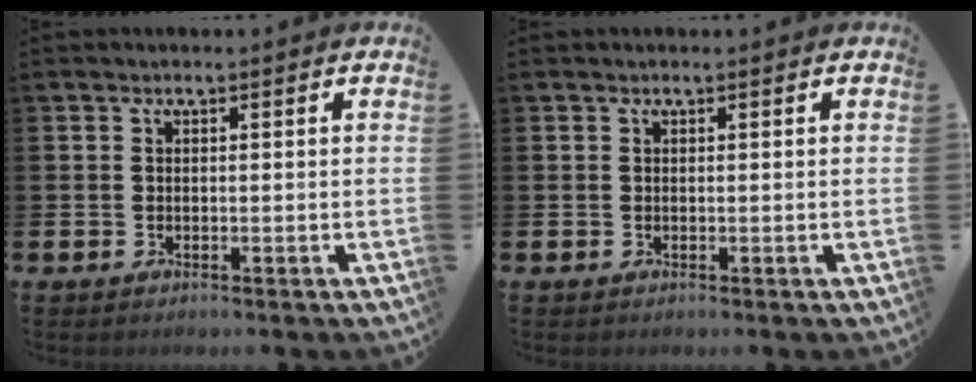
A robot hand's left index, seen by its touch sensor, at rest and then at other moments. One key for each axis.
{"total": 0.0}